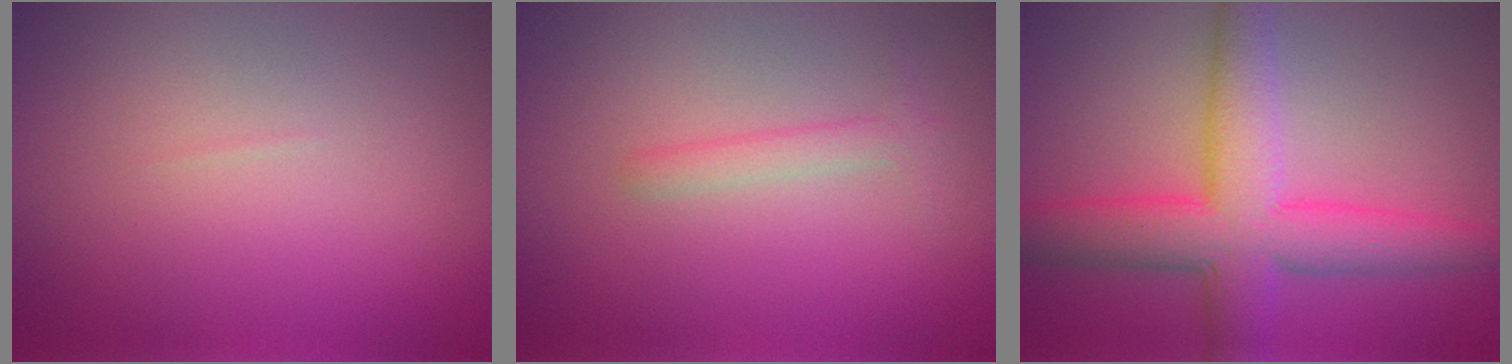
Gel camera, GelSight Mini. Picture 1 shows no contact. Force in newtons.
{"total": 1.8, "press": 1.8, "slide": 0.2}
{"total": 7.6, "press": 7.6, "slide": 0.1}